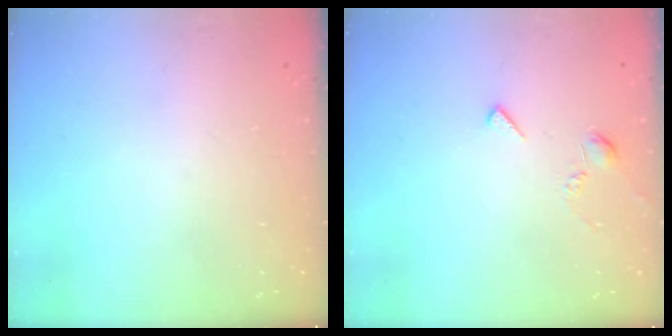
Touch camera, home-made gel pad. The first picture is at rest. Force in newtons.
{"total": 4.4, "press": 4.4, "slide": 0.7}